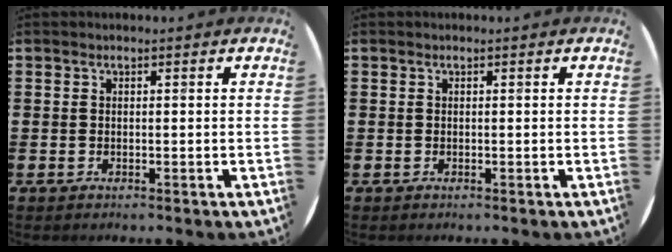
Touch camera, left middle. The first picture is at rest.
{"total": 0.0}